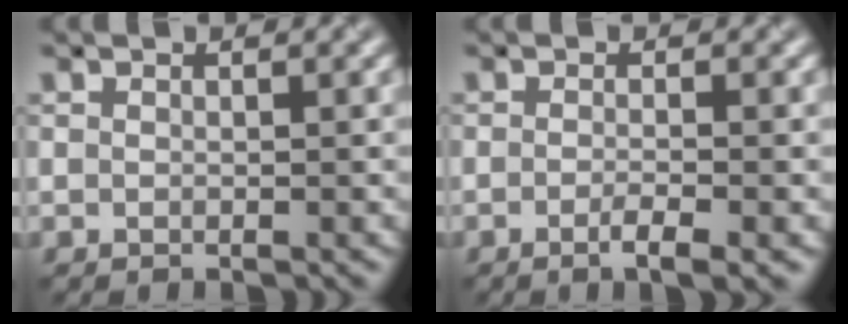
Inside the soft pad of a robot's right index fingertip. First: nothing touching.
{"total": 2.4, "force": [-0.9, 0.8, 2.1], "torque": [-0.031, -0.001, -0.018]}